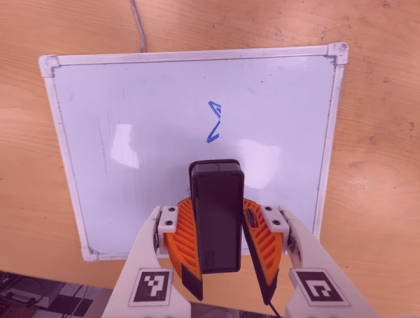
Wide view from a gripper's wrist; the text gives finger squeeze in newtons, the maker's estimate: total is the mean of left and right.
{"total": 8.4, "left": 8.6, "right": 8.2}